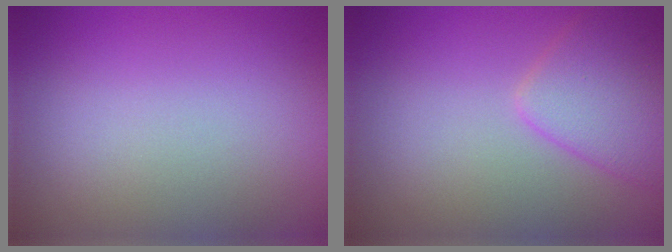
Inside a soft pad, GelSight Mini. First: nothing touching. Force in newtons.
{"total": 3.9, "press": 3.9, "slide": 0.2}